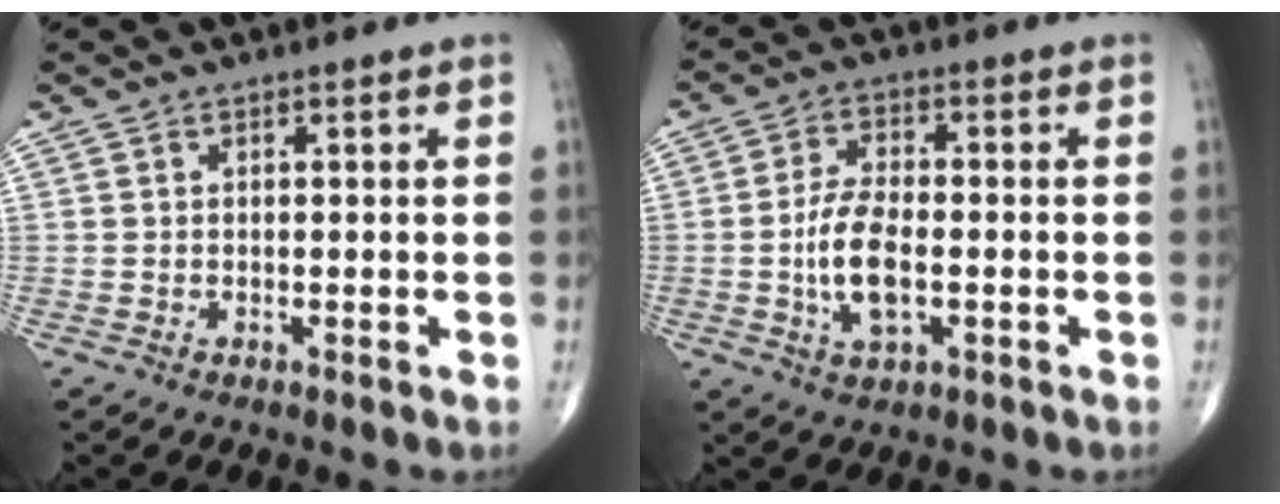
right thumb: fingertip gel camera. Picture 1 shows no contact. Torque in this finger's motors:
{"motor_torque": [0.35, -0.01, 0.95, 0.15, 0.24]}